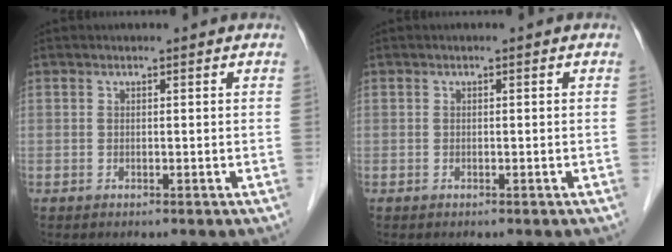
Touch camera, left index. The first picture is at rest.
{"total": 0.0}